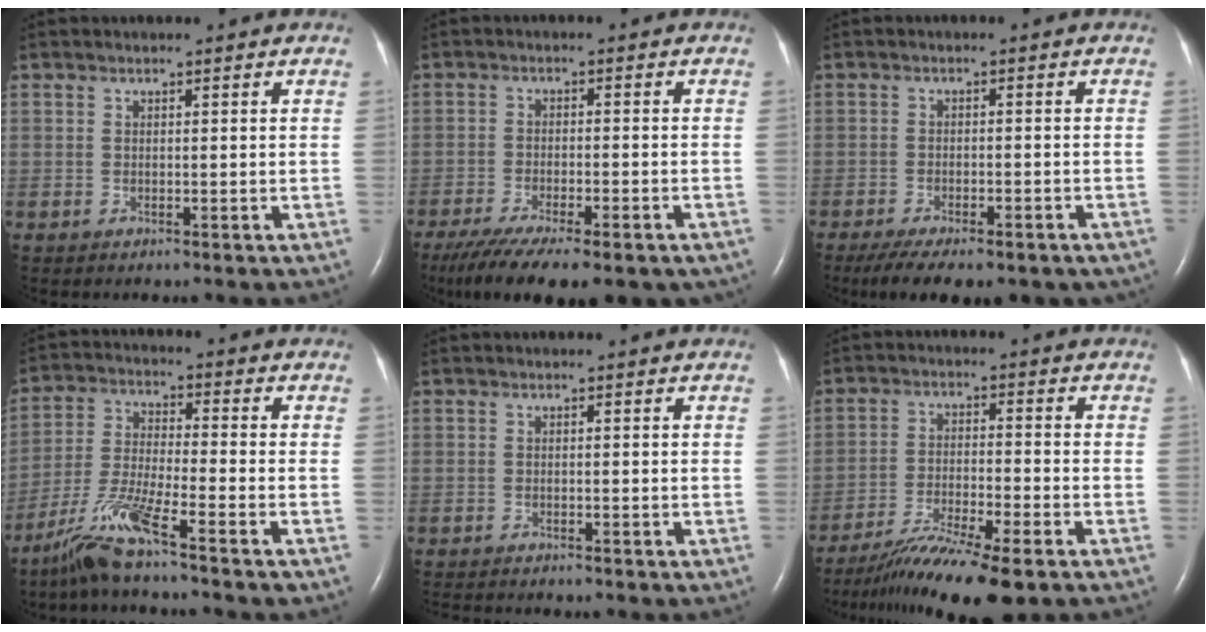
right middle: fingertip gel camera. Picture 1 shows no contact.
{"total": 16.8, "force": [-12.3, 4.6, 10.4], "torque": [-0.176, -0.026, -0.177]}
{"total": 13.5, "force": [-9.9, 5.0, 7.7], "torque": [-0.133, -0.011, -0.132]}
{"total": 8.9, "force": [-6.5, -0.5, 6.0], "torque": [-0.132, -0.025, -0.129]}
{"total": 3.9, "force": [-3.6, 0.5, 1.5], "torque": [-0.022, -0.011, -0.052]}
{"total": 11.9, "force": [-9.2, -0.2, 7.6], "torque": [-0.135, -0.029, -0.150]}